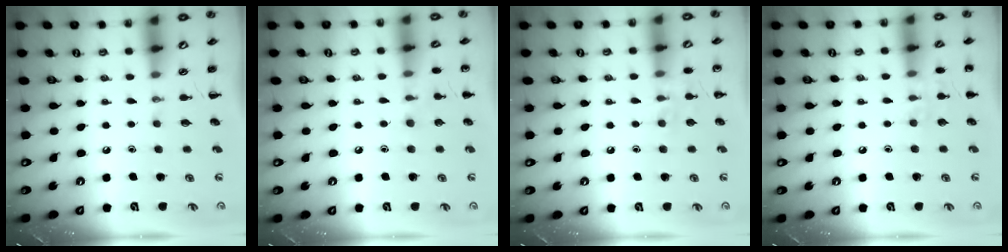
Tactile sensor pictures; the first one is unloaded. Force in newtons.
{"total": 5.6, "press": 5.4, "slide": 1.8}
{"total": 6.2, "press": 6.1, "slide": 1.4}
{"total": 7.2, "press": 6.9, "slide": 2.1}